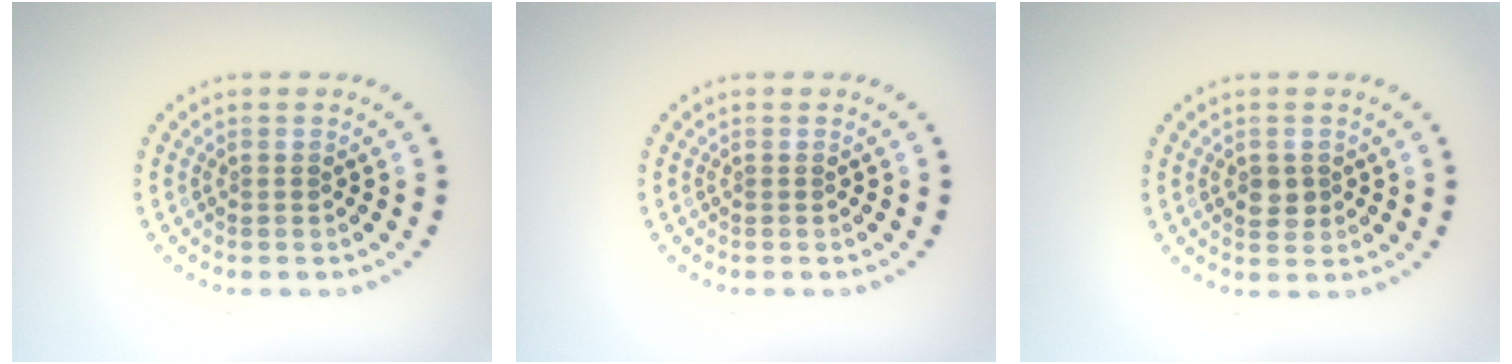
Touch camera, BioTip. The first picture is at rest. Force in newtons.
{"total": 0.0}
{"total": 1.7, "press": 1.7, "slide": 0.3}